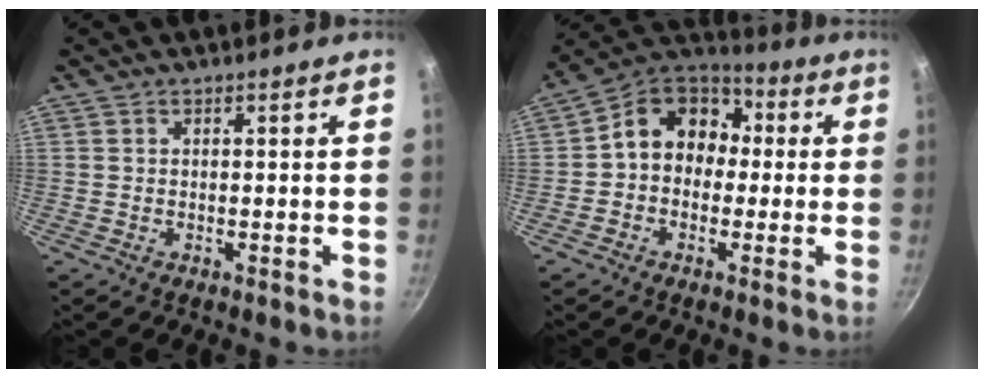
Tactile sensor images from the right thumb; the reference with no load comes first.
{"total": 12.9, "force": [0.6, 10.6, 7.4], "torque": [-0.078, 0.044, -0.013]}